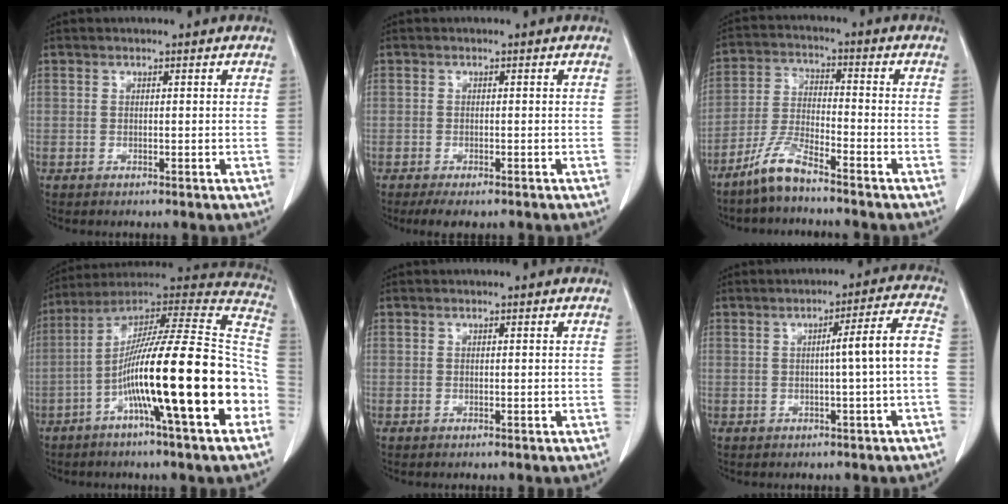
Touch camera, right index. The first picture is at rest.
{"total": 2.8, "force": [-2.1, 1.2, 1.5], "torque": [-0.026, -0.004, -0.027]}
{"total": 6.7, "force": [-5.4, 0.7, 4.0], "torque": [-0.095, -0.014, -0.111]}
{"total": 25.3, "force": [-7.4, 0.8, 24.2], "torque": [-0.341, 0.003, -0.129]}
{"total": 0.0}
{"total": 6.1, "force": [-0.8, -0.7, 6.1], "torque": [-0.085, 0.014, -0.009]}